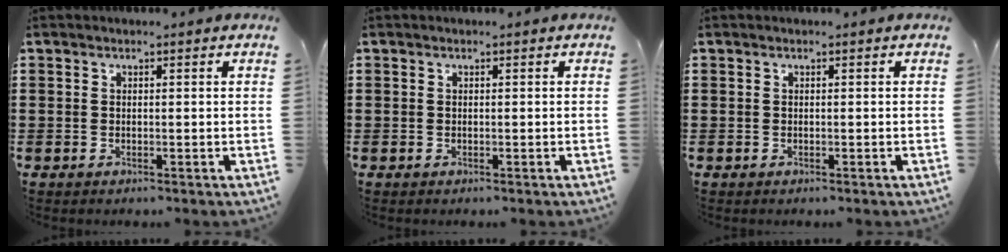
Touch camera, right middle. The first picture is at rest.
{"total": 0.0}
{"total": 0.0}